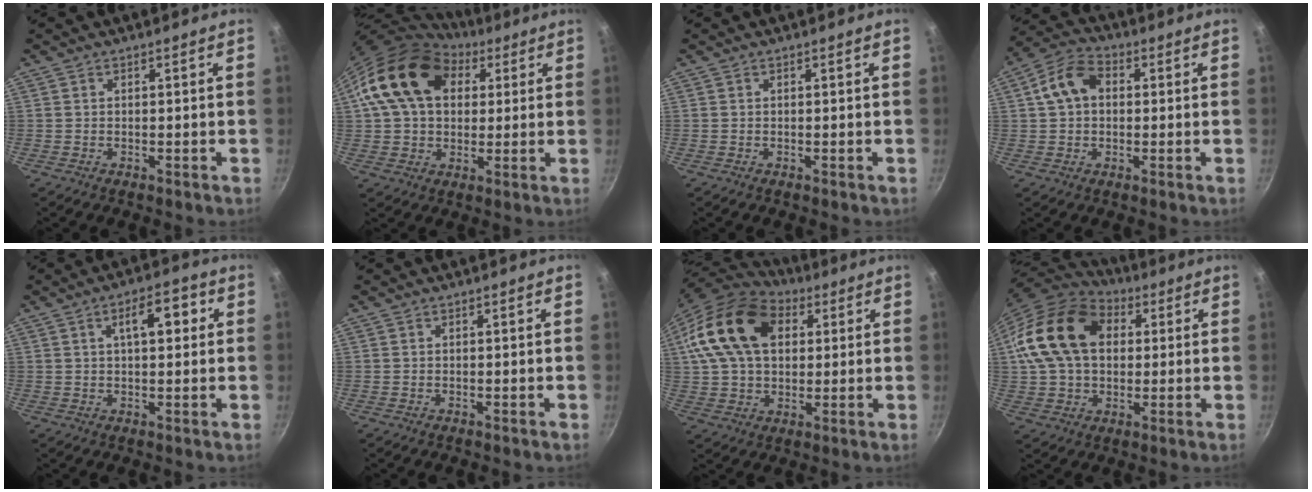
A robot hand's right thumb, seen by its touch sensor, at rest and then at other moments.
{"total": 18.1, "force": [6.0, 13.0, 11.1], "torque": [-0.173, 0.014, 0.093]}
{"total": 0.0}
{"total": 8.7, "force": [1.5, 6.4, 5.7], "torque": [-0.084, 0.022, 0.012]}
{"total": 7.0, "force": [1.9, 3.2, 5.9], "torque": [-0.066, 0.012, 0.023]}
{"total": 0.0}
{"total": 19.5, "force": [5.9, 13.3, 13.1], "torque": [-0.223, 0.009, 0.096]}
{"total": 19.2, "force": [4.2, 13.8, 12.6], "torque": [-0.212, 0.020, 0.065]}